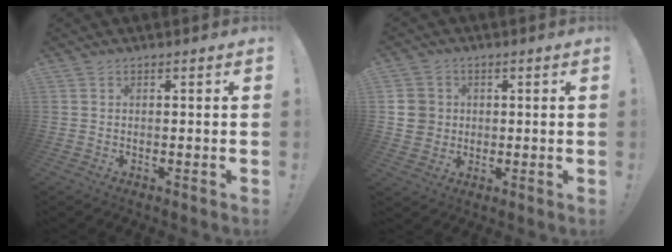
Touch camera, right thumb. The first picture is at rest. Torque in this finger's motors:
{"motor_torque": [0.01, 0.06, -0.36, -0.18, 0.00]}